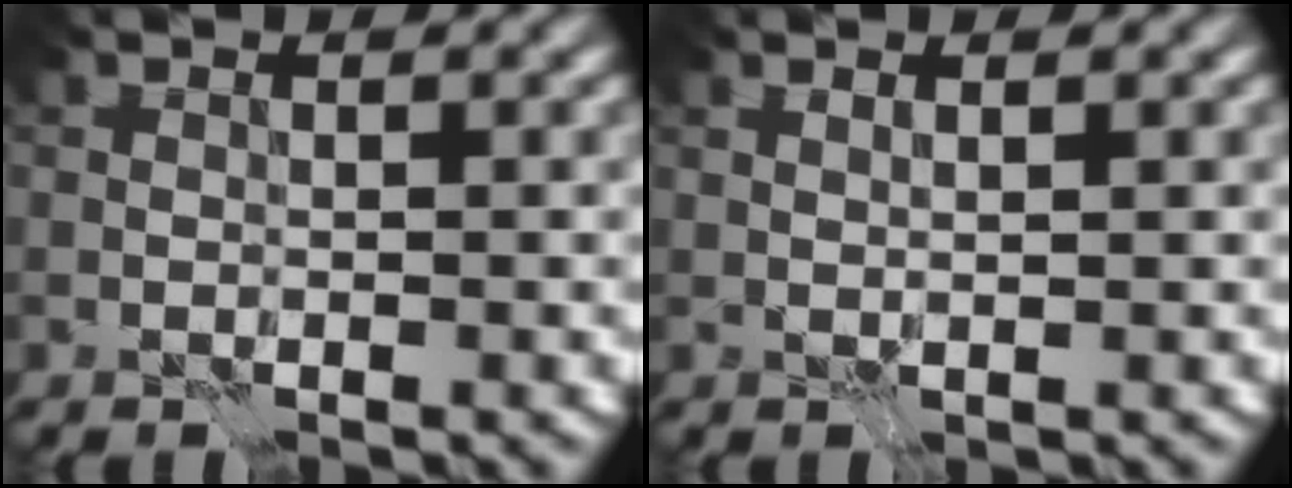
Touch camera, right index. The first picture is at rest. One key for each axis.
{"total": 1.0, "fx": 0.9, "fy": 0.2, "fz": 0.5, "tx": 0.004, "ty": -0.004, "tz": 0.002}